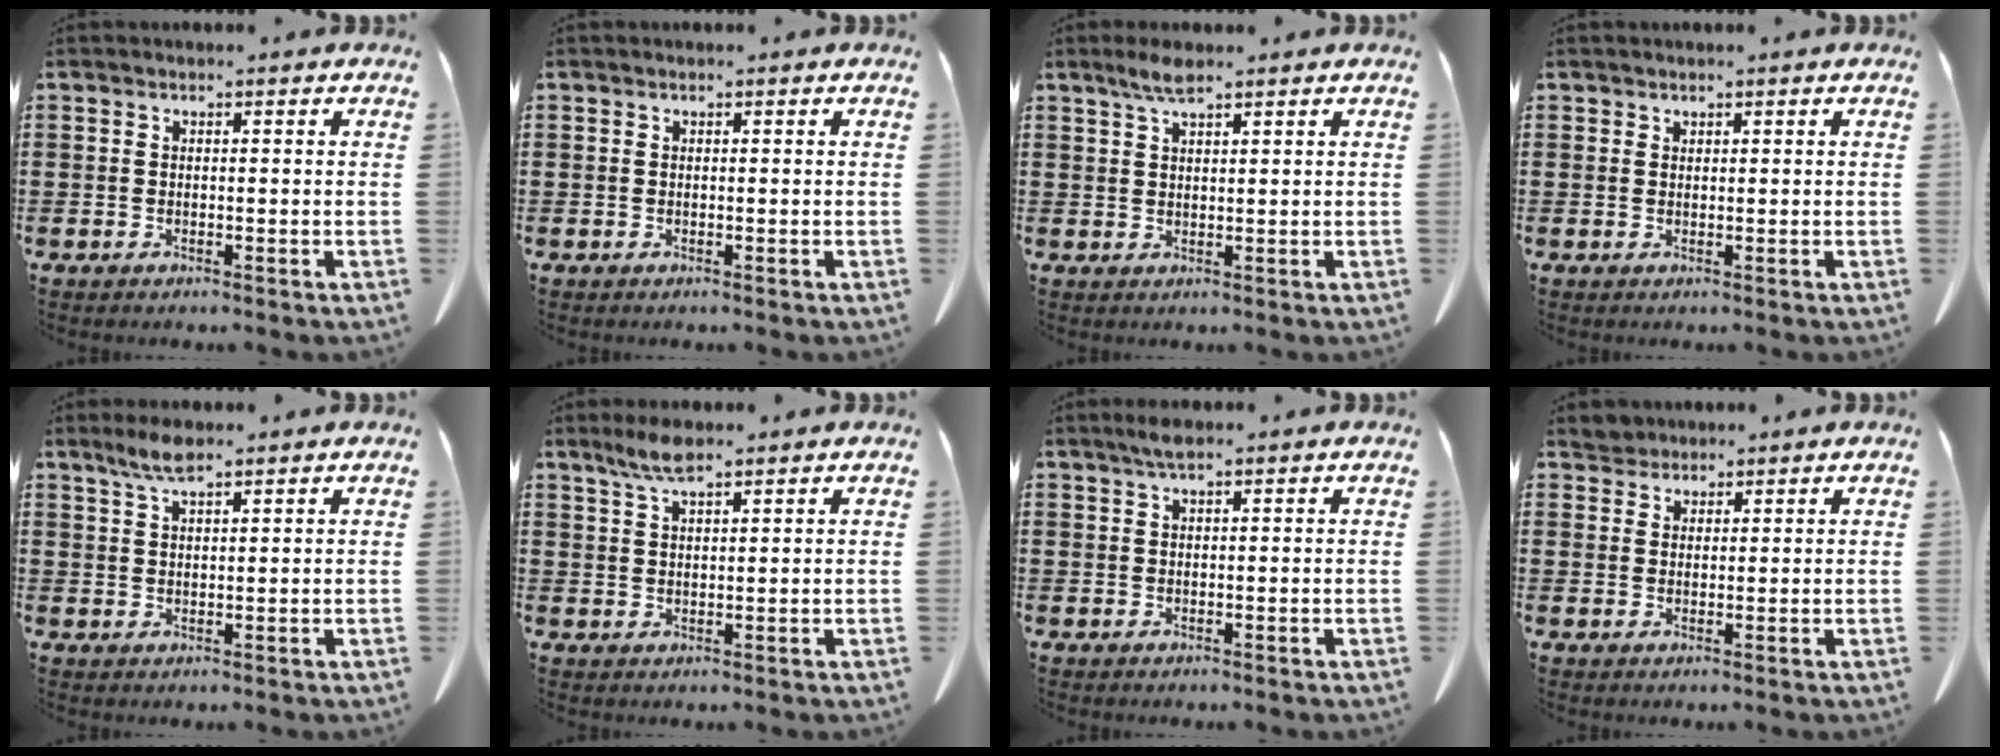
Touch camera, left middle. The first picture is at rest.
{"total": 0.0}
{"total": 3.1, "force": [2.2, 0.7, 2.1], "torque": [-0.046, 0.003, 0.038]}
{"total": 0.6, "force": [0.6, 0.2, -0.1], "torque": [-0.001, 0.000, 0.012]}
{"total": 3.6, "force": [2.6, 0.8, 2.3], "torque": [-0.052, 0.003, 0.046]}
{"total": 4.0, "force": [2.8, 0.9, 2.7], "torque": [-0.060, 0.003, 0.051]}
{"total": 1.8, "force": [1.3, 0.3, 1.2], "torque": [-0.026, 0.002, 0.022]}
{"total": 2.4, "force": [2.2, 0.8, -0.2], "torque": [-0.003, 0.002, 0.045]}